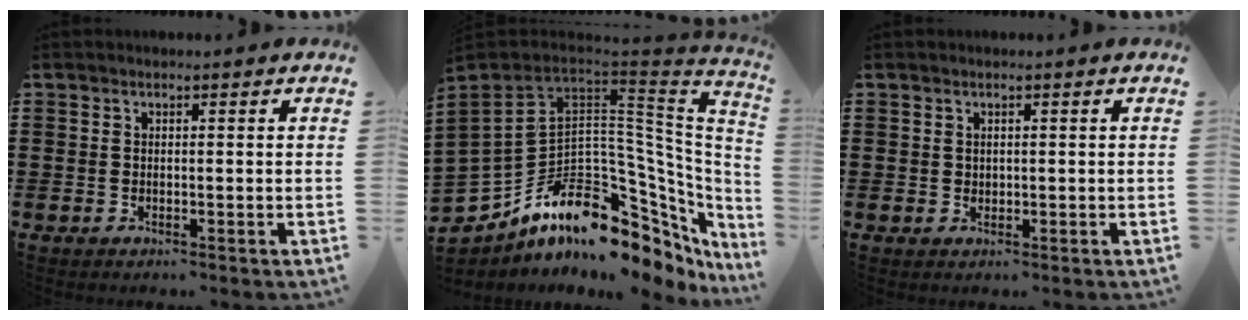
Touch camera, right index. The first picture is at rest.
{"total": 16.0, "force": [-8.3, 8.7, 10.6], "torque": [-0.235, 0.008, -0.147]}
{"total": 0.8, "force": [0.4, 0.6, 0.2], "torque": [-0.005, 0.003, 0.009]}